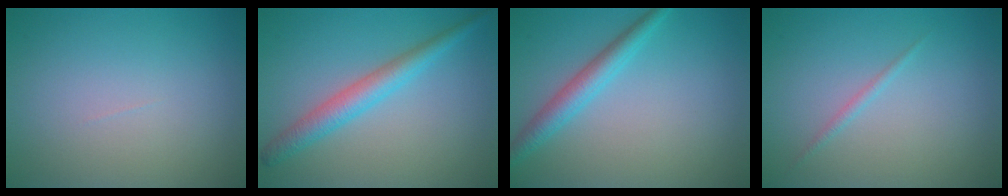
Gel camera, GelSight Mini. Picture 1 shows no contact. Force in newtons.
{"total": 3.4, "press": 3.4, "slide": 0.1}
{"total": 2.9, "press": 2.9, "slide": 0.1}
{"total": 0.7, "press": 0.7, "slide": 0.1}